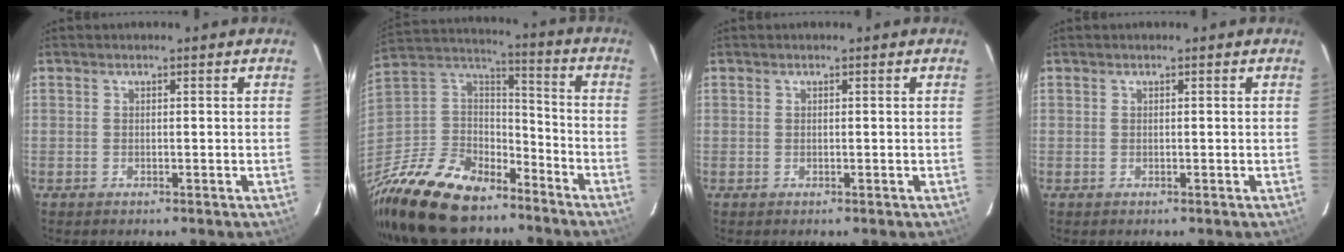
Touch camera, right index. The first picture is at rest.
{"total": 21.0, "force": [-15.4, 10.5, 9.6], "torque": [-0.230, 0.025, -0.260]}
{"total": 0.0}
{"total": 0.0}